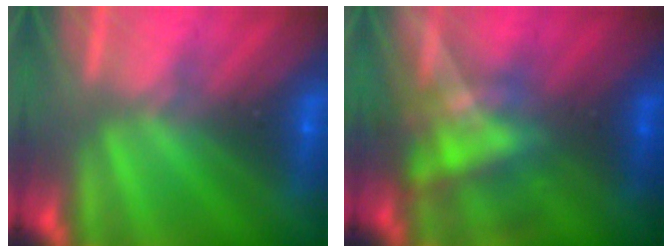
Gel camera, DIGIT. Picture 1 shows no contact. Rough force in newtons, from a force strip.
{"total": 4.4}